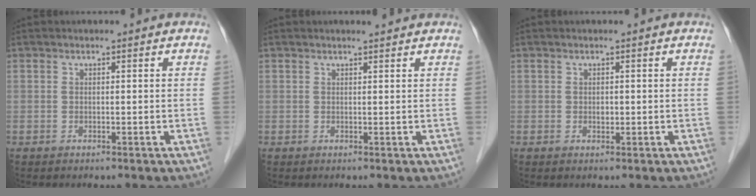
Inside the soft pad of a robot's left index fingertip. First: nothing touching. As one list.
[{"total": 1.5, "force": [1.4, 0.1, 0.5], "torque": [-0.010, 0.004, 0.023]}, {"total": 0.7, "force": [0.0, 0.5, 0.5], "torque": [-0.009, 0.000, -0.001]}]